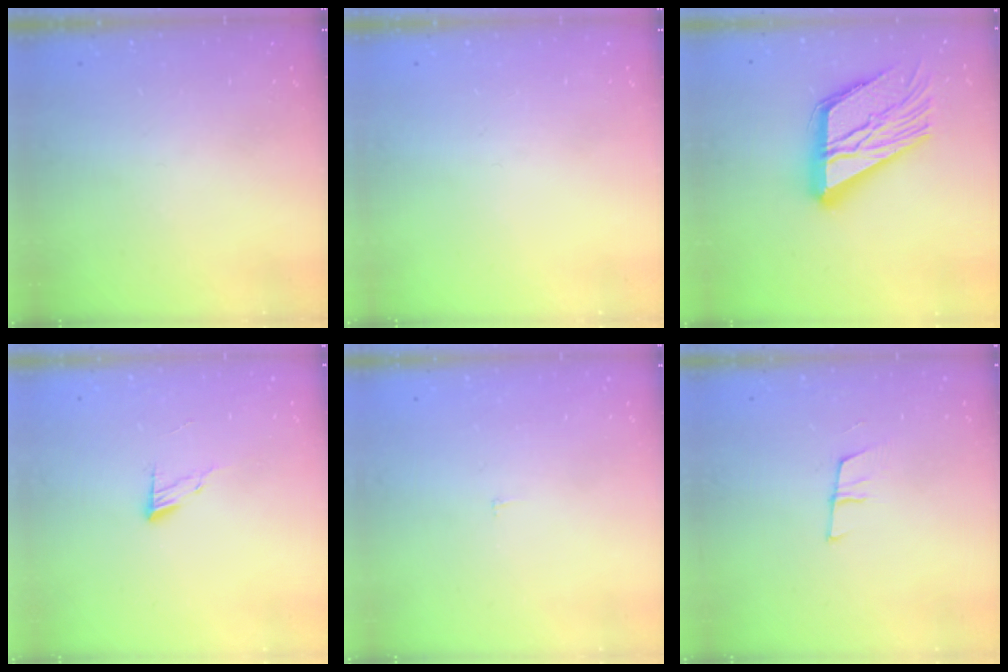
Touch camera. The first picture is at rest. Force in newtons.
{"total": 0.0}
{"total": 22.8, "press": 22.7, "slide": 2.2}
{"total": 7.9, "press": 7.9, "slide": 0.7}
{"total": 2.3, "press": 2.3, "slide": 0.2}
{"total": 6.0, "press": 5.4, "slide": 2.5}